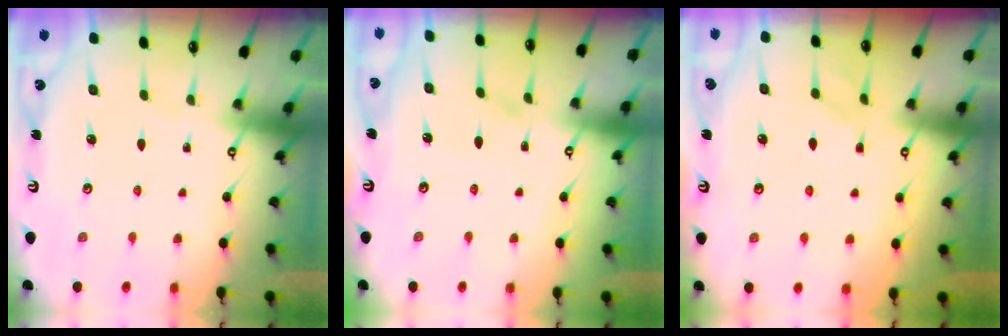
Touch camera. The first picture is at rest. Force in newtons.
{"total": 3.2, "press": 3.1, "slide": 0.4}
{"total": 3.7, "press": 3.7, "slide": 0.4}